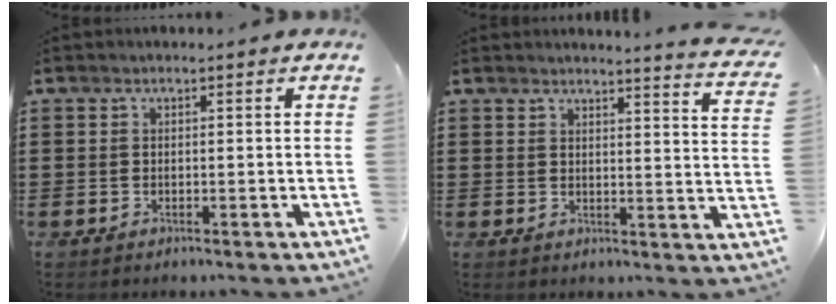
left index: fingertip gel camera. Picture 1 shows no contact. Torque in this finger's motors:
{"motor_torque": [0.97, -1.17, 0.60, 0.08]}